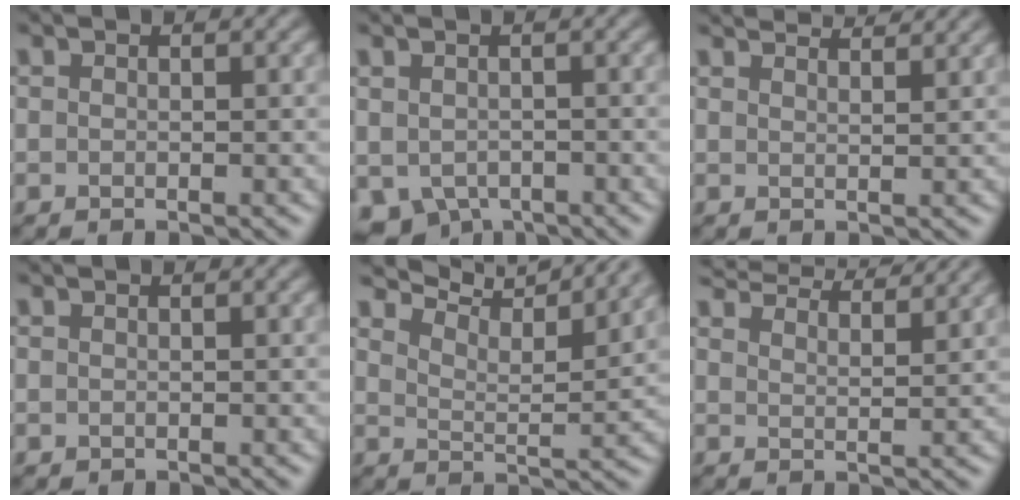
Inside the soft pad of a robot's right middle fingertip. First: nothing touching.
{"total": 3.7, "force": [-1.9, 2.8, 1.6], "torque": [-0.029, -0.023, -0.021]}
{"total": 4.2, "force": [3.9, 0.7, 1.5], "torque": [-0.008, 0.010, 0.035]}
{"total": 0.0}
{"total": 9.0, "force": [8.3, 1.3, 3.2], "torque": [-0.064, 0.007, 0.114]}
{"total": 8.2, "force": [7.5, 1.5, 3.0], "torque": [-0.043, 0.016, 0.084]}